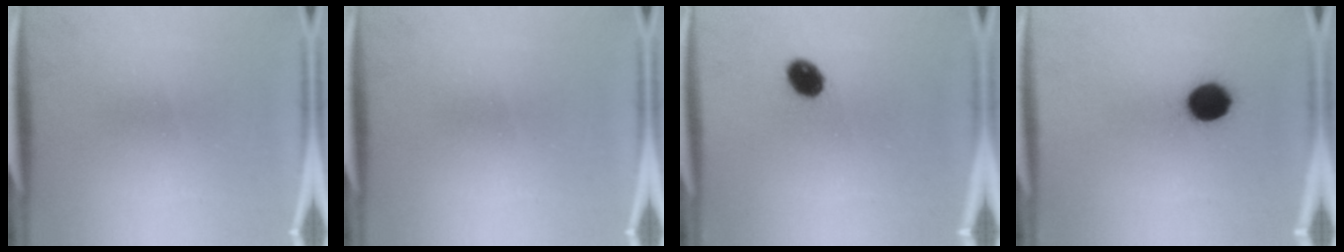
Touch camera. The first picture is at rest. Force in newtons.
{"total": 0.0}
{"total": 5.6}
{"total": 9.1}